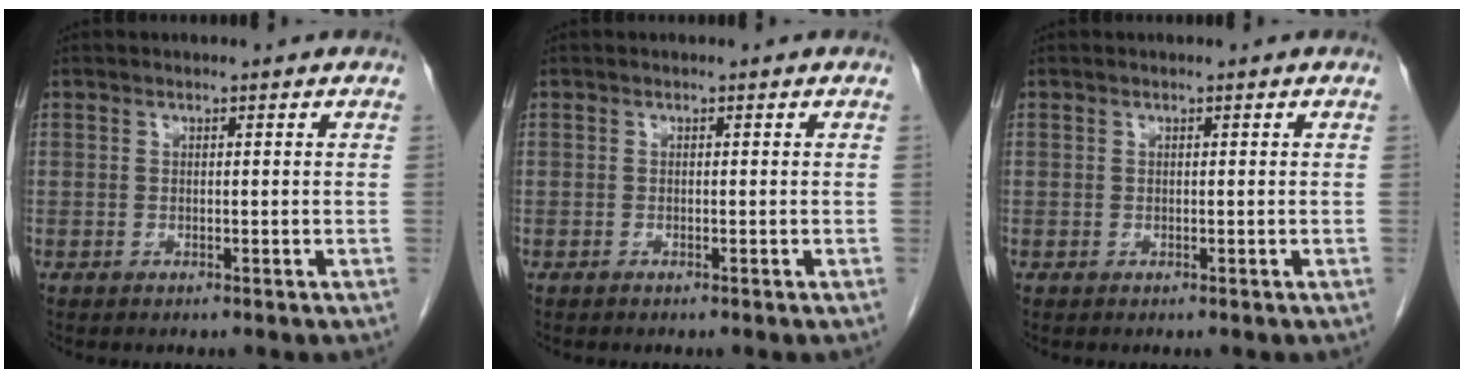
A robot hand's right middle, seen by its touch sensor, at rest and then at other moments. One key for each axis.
{"total": 0.0}
{"total": 0.0}